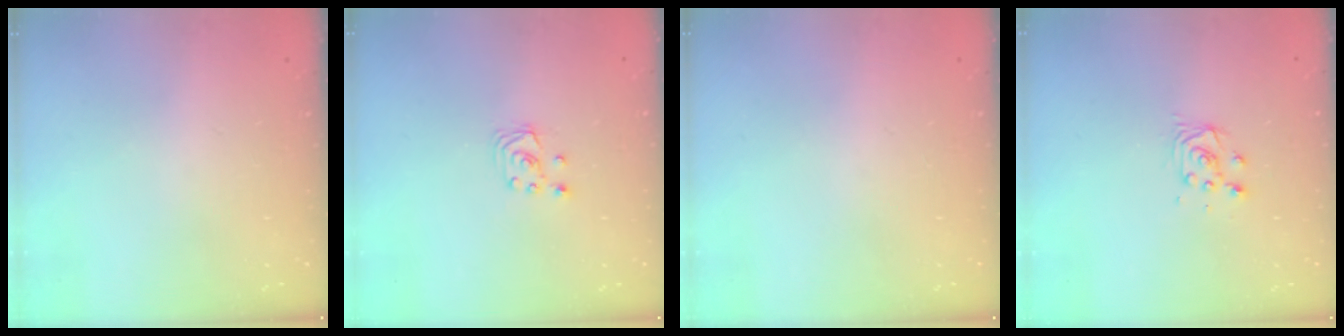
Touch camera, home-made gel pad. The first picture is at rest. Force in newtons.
{"total": 2.7, "press": 2.7, "slide": 0.3}
{"total": 0.0}
{"total": 4.7, "press": 4.7, "slide": 0.5}